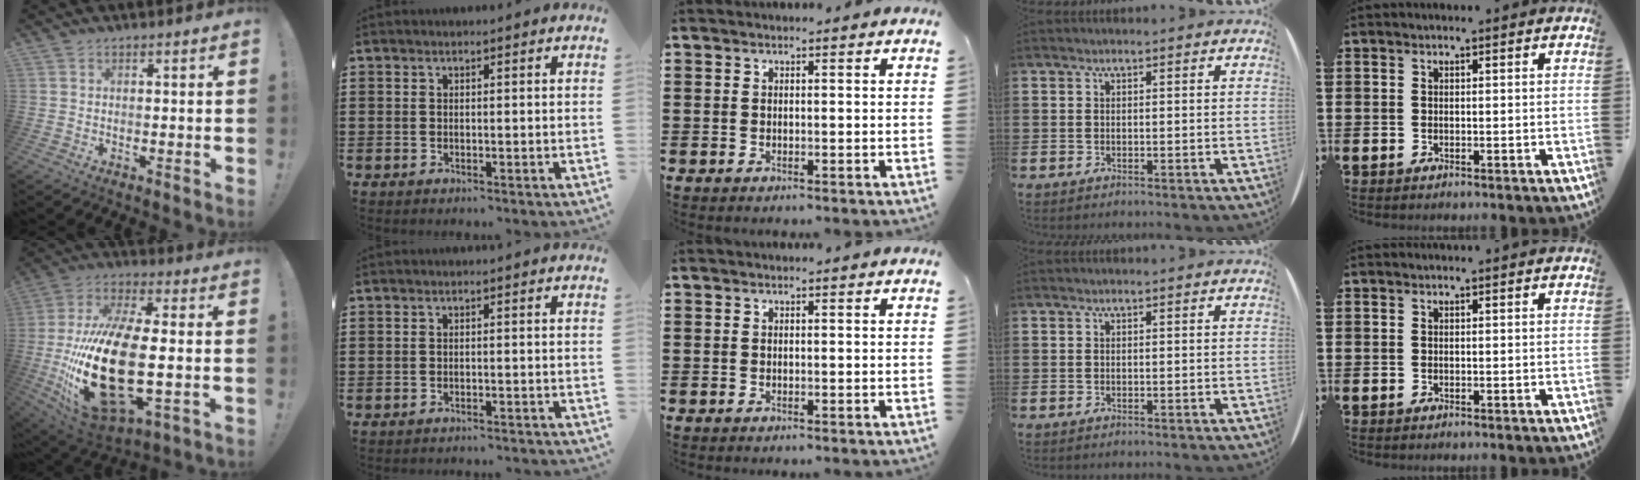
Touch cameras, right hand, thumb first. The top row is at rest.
{"thumb": {"total": 29.1, "force": [-2.9, 13.5, 25.6], "torque": [-0.524, 0.000, -0.037]}, "index": {"total": 1.2, "force": [-1.2, 0.0, 0.2], "torque": [-0.006, 0.002, -0.025]}}